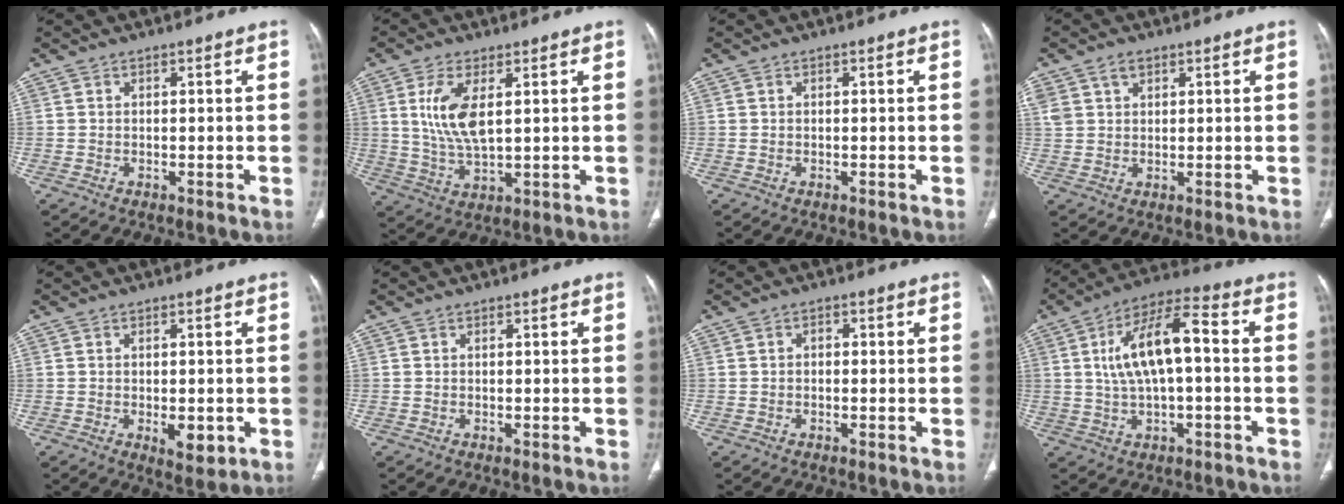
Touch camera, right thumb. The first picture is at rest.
{"total": 9.0, "force": [2.3, 3.7, 7.9], "torque": [-0.168, -0.015, 0.051]}
{"total": 0.0}
{"total": 4.6, "force": [2.4, 3.2, 2.3], "torque": [-0.041, 0.003, 0.055]}
{"total": 4.9, "force": [-1.2, 2.4, 4.1], "torque": [-0.049, -0.007, -0.008]}
{"total": 0.0}
{"total": 1.1, "force": [-0.1, 0.8, 0.7], "torque": [-0.006, 0.004, -0.005]}
{"total": 12.9, "force": [1.0, 5.0, 11.8], "torque": [-0.222, 0.034, 0.014]}